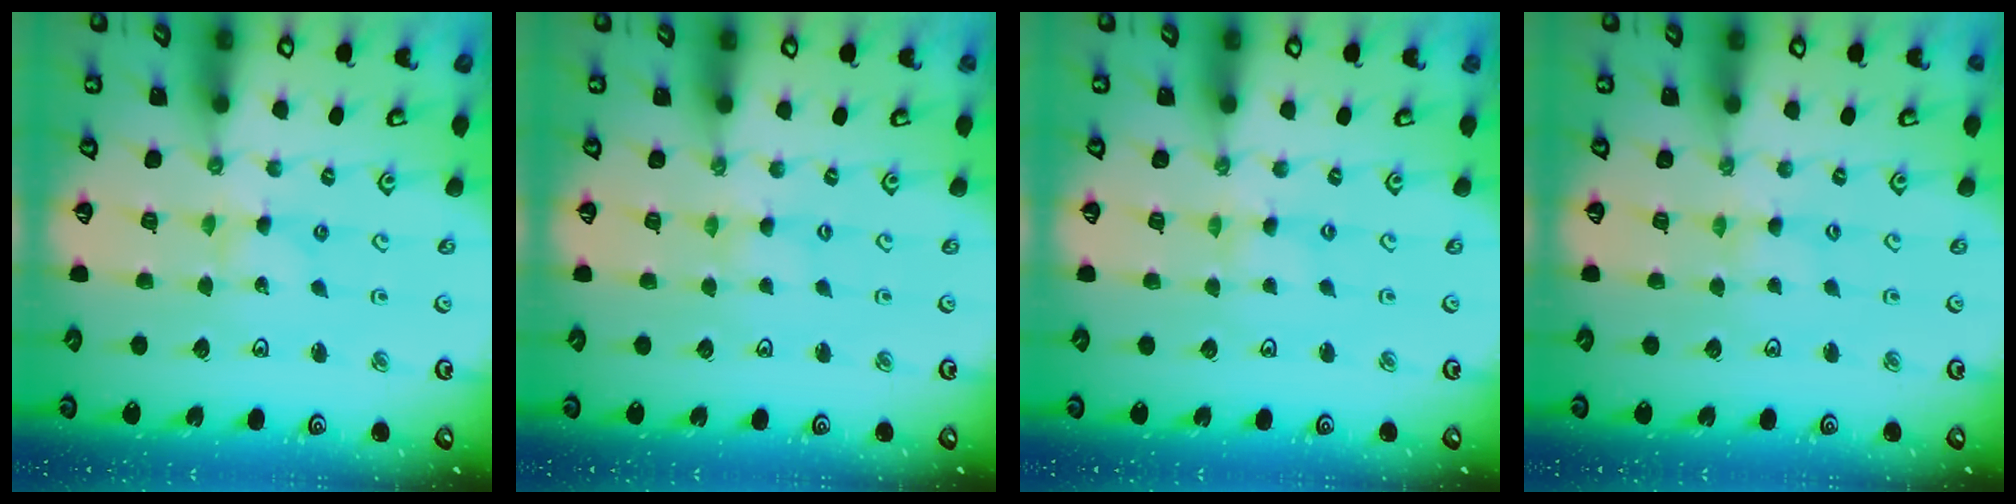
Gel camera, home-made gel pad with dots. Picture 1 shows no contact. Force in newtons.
{"total": 0.0}
{"total": 0.0}
{"total": 1.0, "press": 1.0, "slide": 0.2}